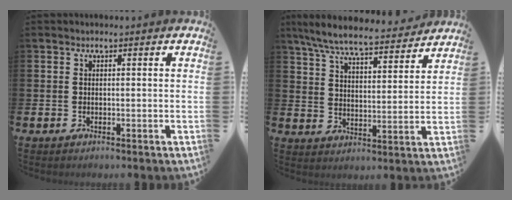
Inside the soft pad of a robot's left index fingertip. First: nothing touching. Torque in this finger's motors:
{"motor_torque": [1.07, -1.07, 0.37, 0.21]}